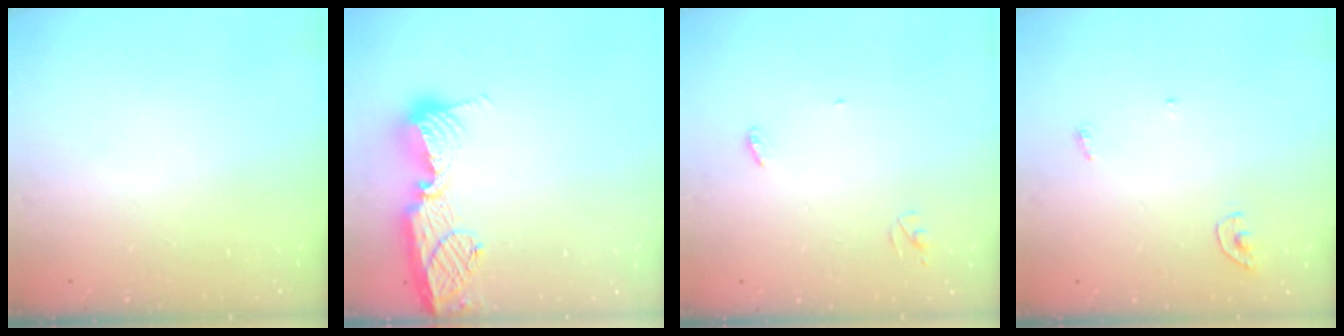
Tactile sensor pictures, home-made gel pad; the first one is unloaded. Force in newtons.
{"total": 12.7, "press": 12.6, "slide": 1.2}
{"total": 3.3, "press": 3.2, "slide": 0.3}
{"total": 3.6, "press": 3.5, "slide": 0.4}